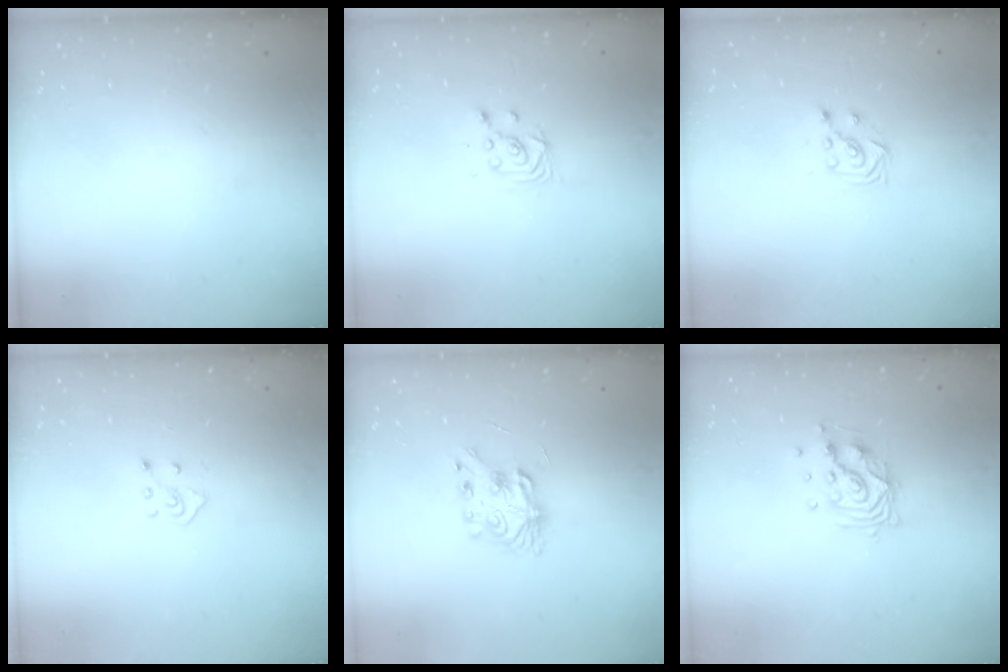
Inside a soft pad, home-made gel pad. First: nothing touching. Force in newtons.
{"total": 3.3, "press": 3.3, "slide": 0.4}
{"total": 2.7, "press": 2.7, "slide": 0.3}
{"total": 4.5, "press": 4.5, "slide": 0.4}
{"total": 7.8, "press": 7.8, "slide": 0.5}
{"total": 10.6, "press": 10.5, "slide": 0.8}